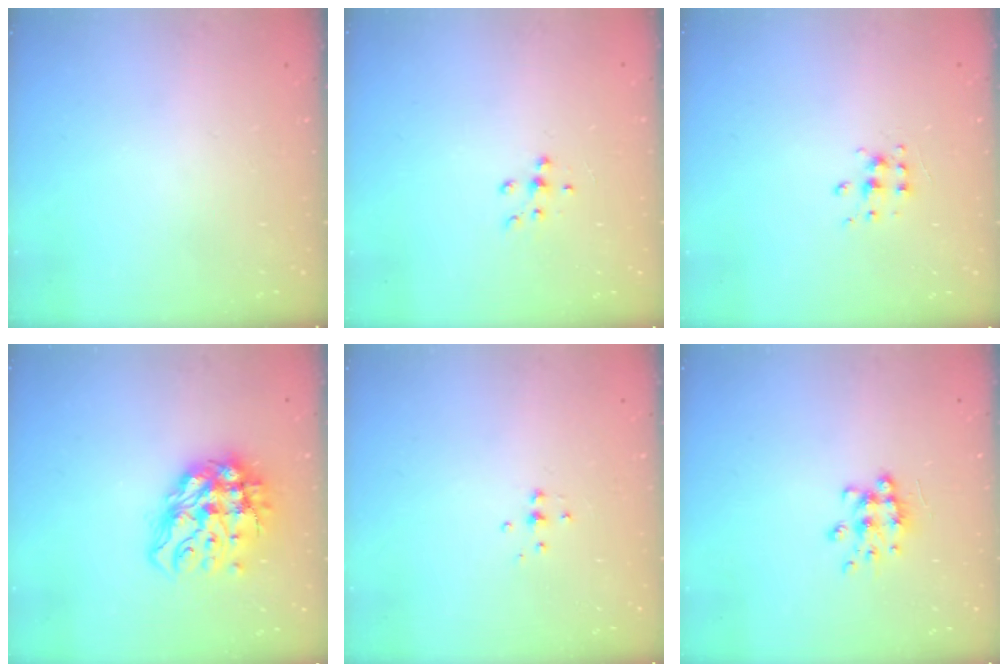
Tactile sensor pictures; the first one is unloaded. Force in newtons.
{"total": 5.9, "press": 5.8, "slide": 0.8}
{"total": 5.5, "press": 5.5, "slide": 0.4}
{"total": 14.7, "press": 14.7, "slide": 1.3}
{"total": 3.9, "press": 3.9, "slide": 0.6}
{"total": 8.0, "press": 8.0, "slide": 0.7}